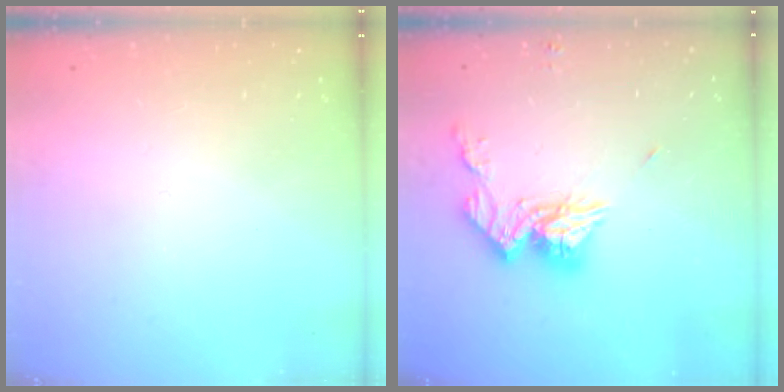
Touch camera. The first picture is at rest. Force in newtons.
{"total": 12.3, "press": 12.2, "slide": 1.0}